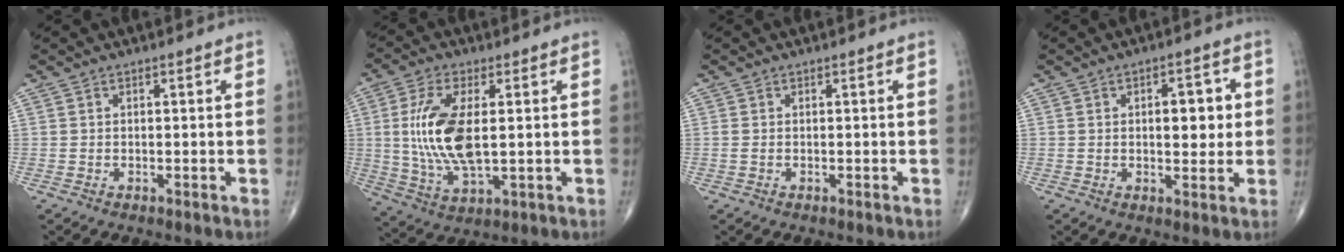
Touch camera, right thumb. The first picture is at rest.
{"total": 13.7, "force": [1.2, 5.8, 12.4], "torque": [-0.260, -0.012, 0.030]}
{"total": 0.8, "force": [0.0, 0.5, 0.6], "torque": [-0.021, 0.004, 0.003]}
{"total": 6.6, "force": [1.0, 3.3, 5.6], "torque": [-0.054, -0.002, 0.014]}